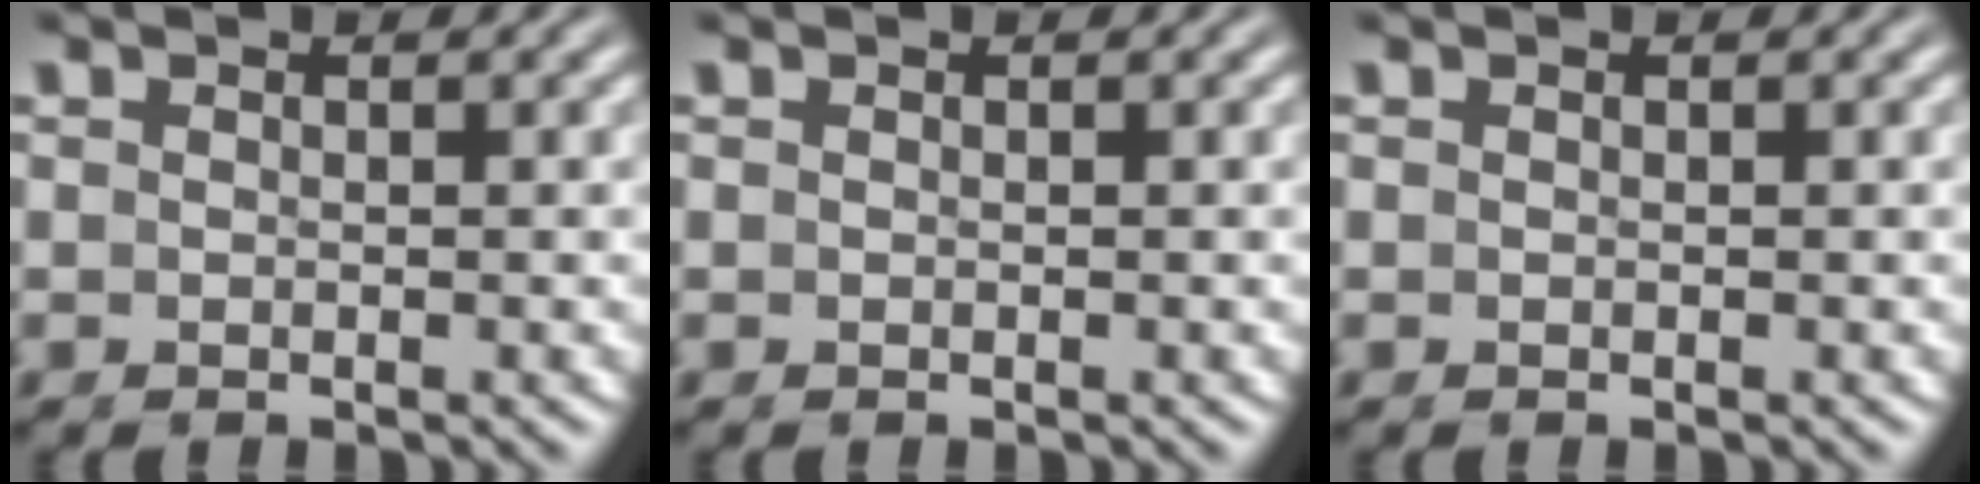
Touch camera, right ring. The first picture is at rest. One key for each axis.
{"total": 0.0}
{"total": 0.0}